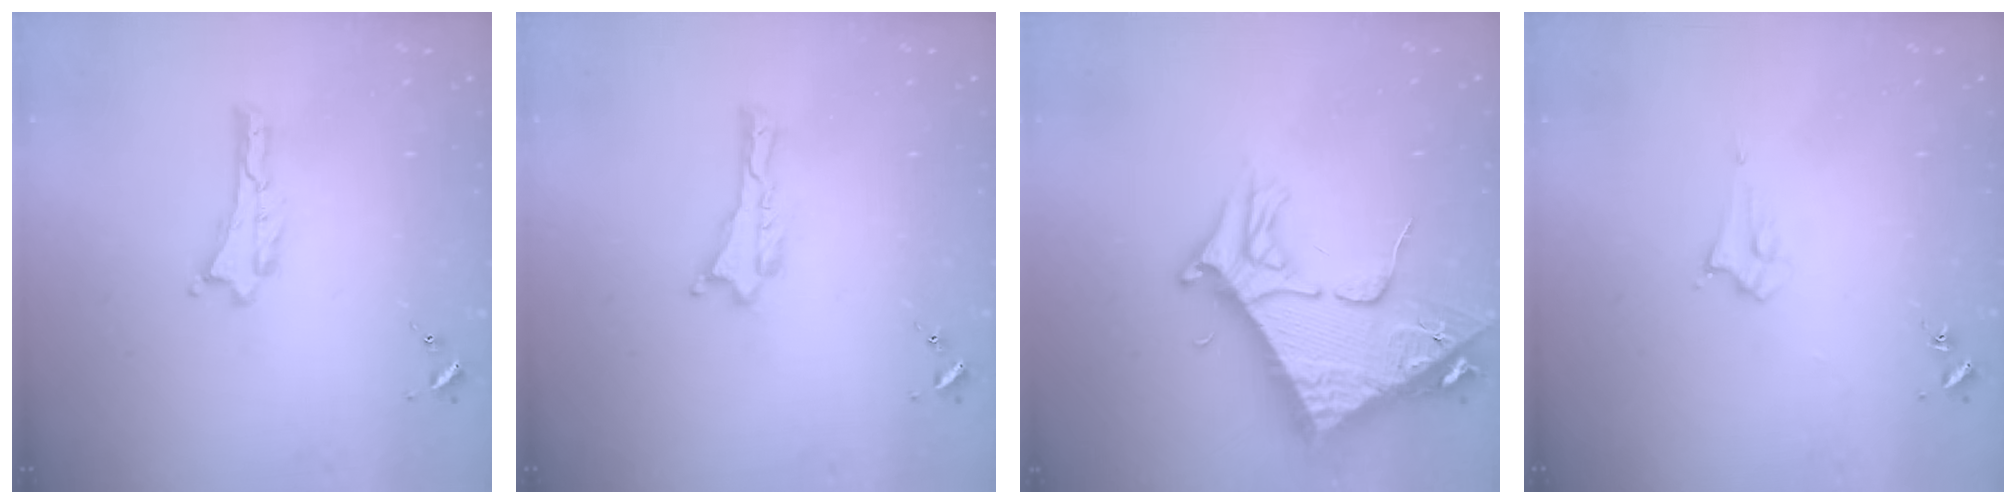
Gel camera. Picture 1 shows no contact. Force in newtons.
{"total": 0.0}
{"total": 10.0, "press": 9.9, "slide": 1.3}
{"total": 2.1, "press": 2.1, "slide": 0.2}